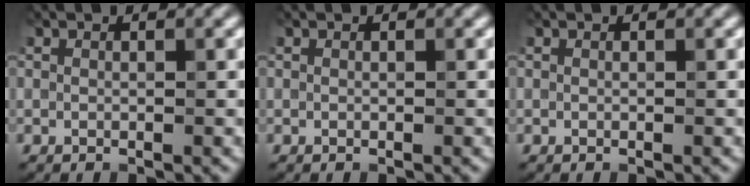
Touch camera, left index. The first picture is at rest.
{"total": 0.0}
{"total": 0.0}